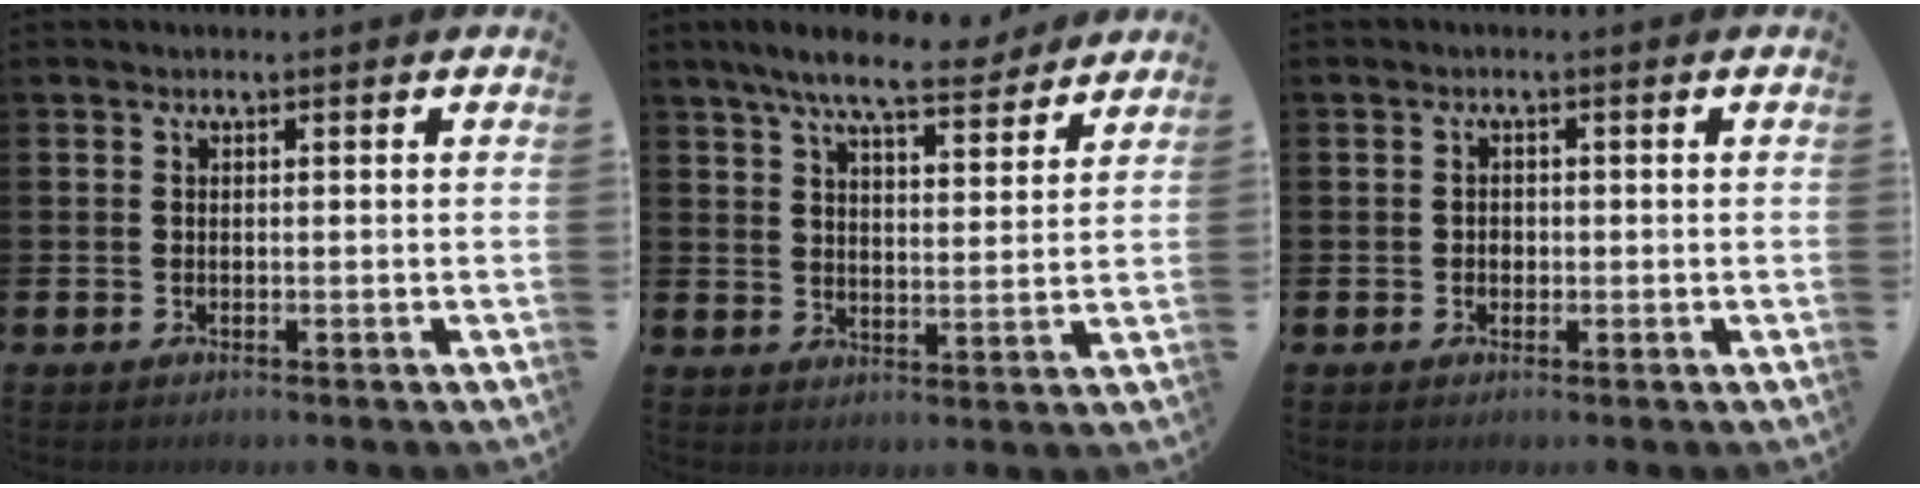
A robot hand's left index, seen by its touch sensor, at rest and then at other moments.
{"total": 8.6, "force": [7.6, 1.6, 3.6], "torque": [-0.080, -0.035, 0.133]}
{"total": 1.1, "force": [-0.2, 1.0, 0.4], "torque": [-0.002, 0.004, -0.007]}